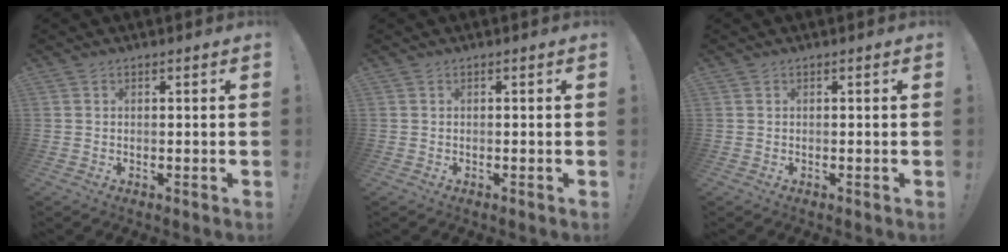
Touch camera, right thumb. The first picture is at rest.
{"total": 0.0}
{"total": 0.0}